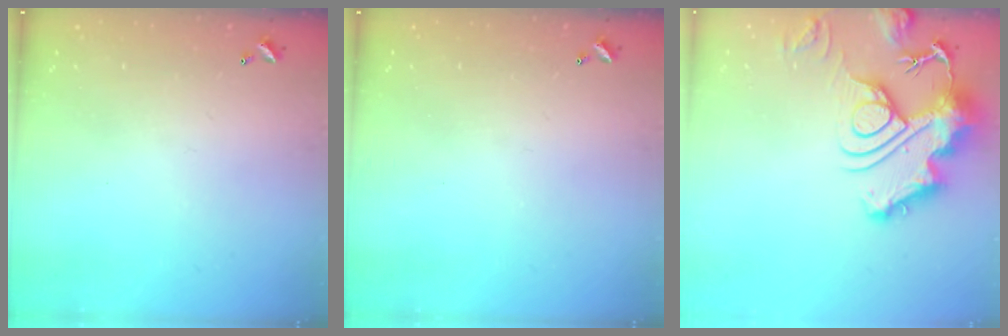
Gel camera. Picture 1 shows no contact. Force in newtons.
{"total": 0.0}
{"total": 17.0, "press": 16.9, "slide": 1.8}